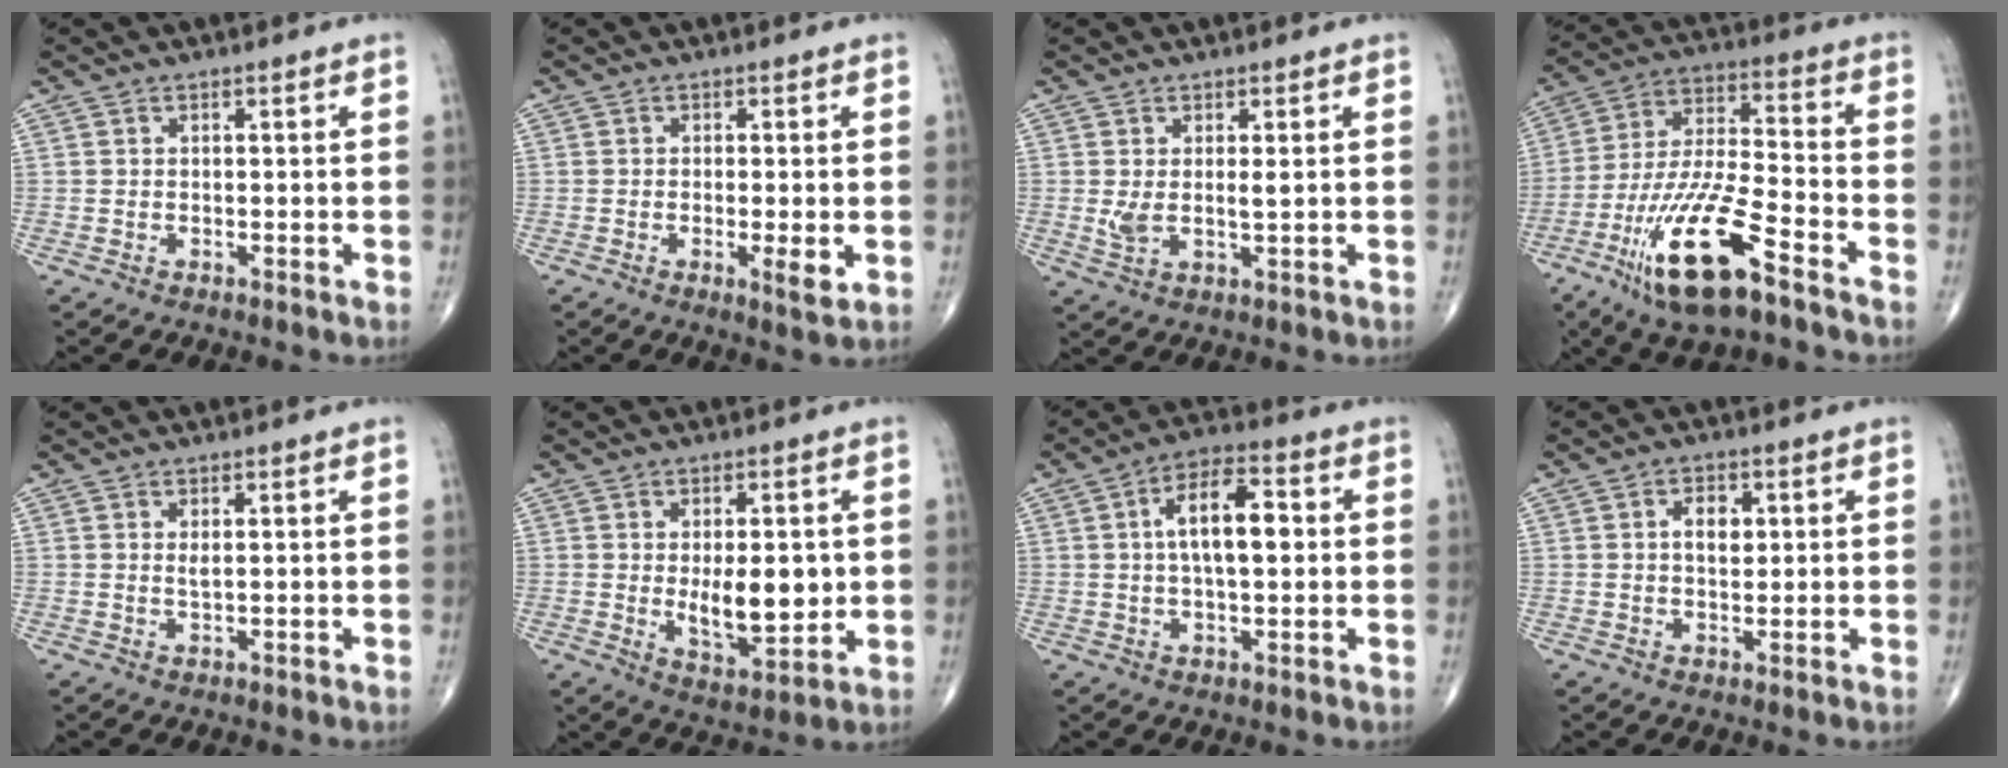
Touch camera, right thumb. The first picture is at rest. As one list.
[{"total": 3.6, "force": [-0.7, 0.7, 3.4], "torque": [-0.058, -0.011, -0.013]}, {"total": 3.9, "force": [0.6, 1.5, 3.5], "torque": [-0.068, -0.009, 0.018]}, {"total": 18.5, "force": [-10.2, 4.7, 14.7], "torque": [-0.302, 0.040, -0.186]}, {"total": 1.2, "force": [0.4, 0.4, 1.1], "torque": [-0.020, -0.004, 0.008]}, {"total": 10.7, "force": [0.1, 5.1, 9.4], "torque": [-0.116, -0.019, 0.017]}, {"total": 11.0, "force": [1.5, 4.9, 9.7], "torque": [-0.155, 0.017, 0.018]}, {"total": 4.1, "force": [0.9, 2.5, 3.1], "torque": [-0.039, -0.002, 0.013]}]